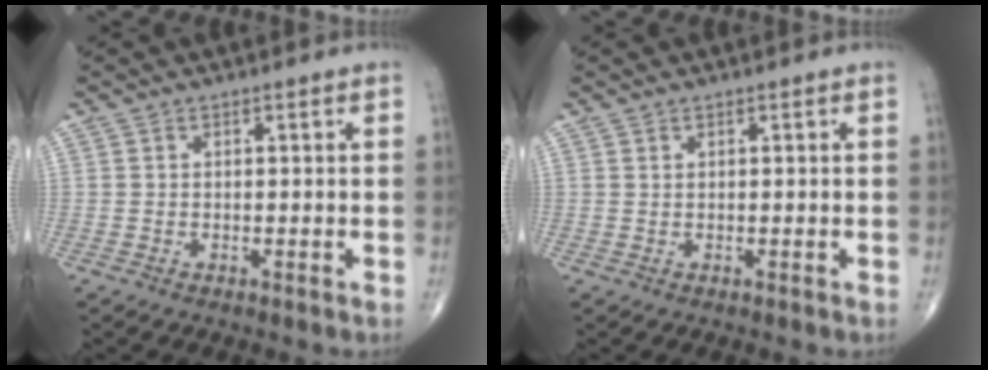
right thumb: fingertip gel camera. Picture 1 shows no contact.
{"total": 0.0}